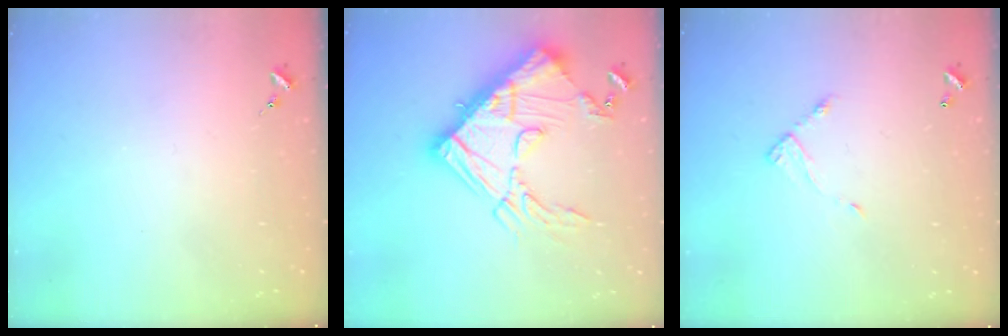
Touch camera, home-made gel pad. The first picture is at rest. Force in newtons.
{"total": 24.8, "press": 24.7, "slide": 2.3}
{"total": 5.8, "press": 5.8, "slide": 0.3}